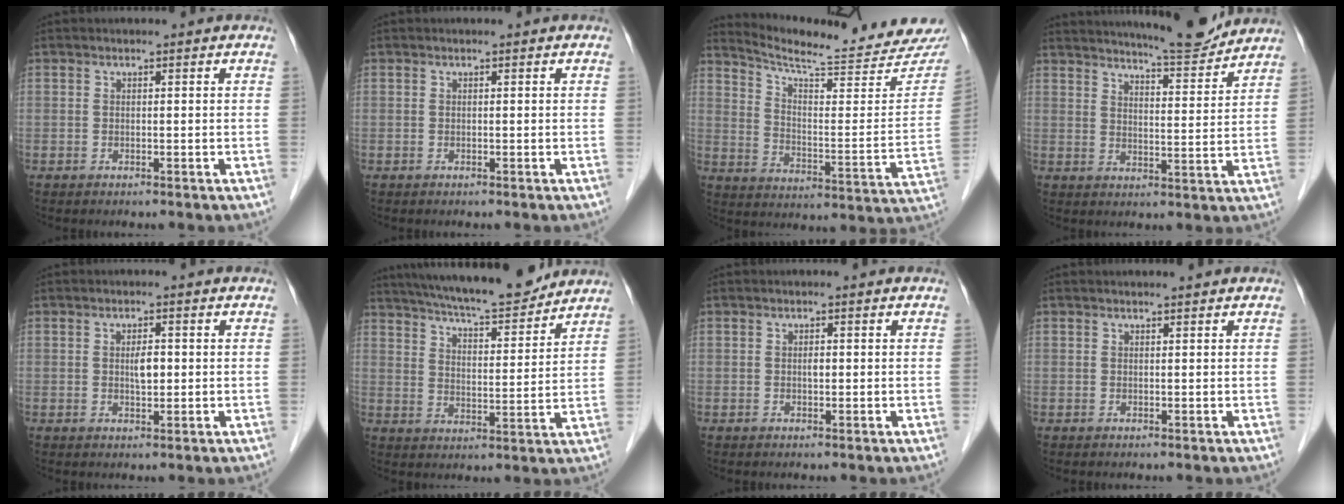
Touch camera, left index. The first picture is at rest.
{"total": 0.0}
{"total": 21.2, "force": [20.4, 1.4, 5.7], "torque": [-0.092, -0.090, 0.266]}
{"total": 10.5, "force": [10.0, 0.3, 3.4], "torque": [-0.053, -0.013, 0.136]}
{"total": 2.2, "force": [-0.3, 0.8, 2.1], "torque": [-0.036, -0.005, -0.004]}
{"total": 15.4, "force": [13.8, 1.7, 6.5], "torque": [-0.108, -0.002, 0.209]}
{"total": 0.8, "force": [-0.4, 0.3, 0.6], "torque": [-0.011, -0.005, -0.008]}
{"total": 0.6, "force": [0.5, -0.1, 0.3], "torque": [-0.006, 0.001, 0.008]}